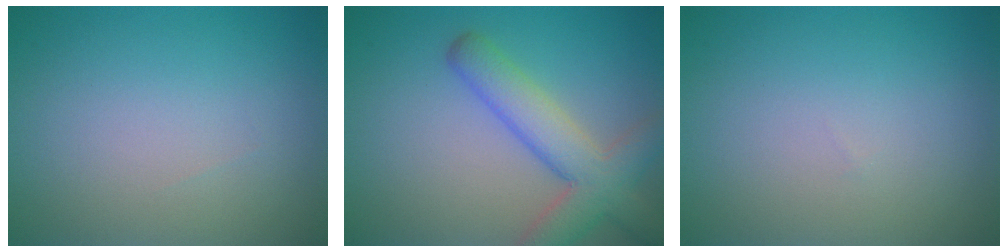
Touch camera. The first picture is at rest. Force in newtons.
{"total": 5.8, "press": 5.8, "slide": 0.4}
{"total": 0.0}